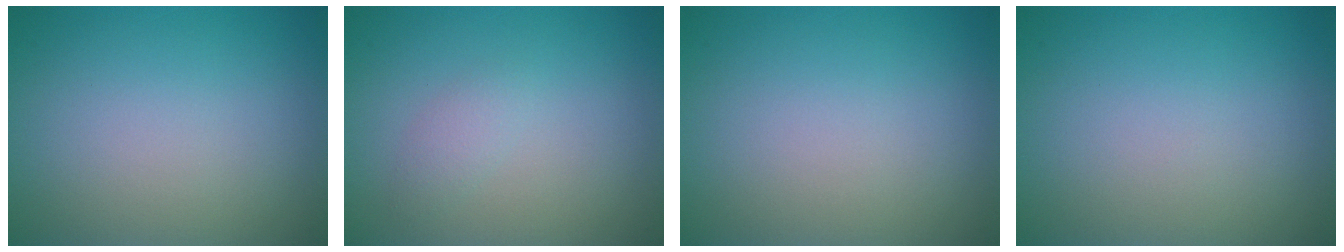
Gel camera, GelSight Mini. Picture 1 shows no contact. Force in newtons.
{"total": 1.1, "press": 1.1, "slide": 0.0}
{"total": 0.0}
{"total": 0.0}